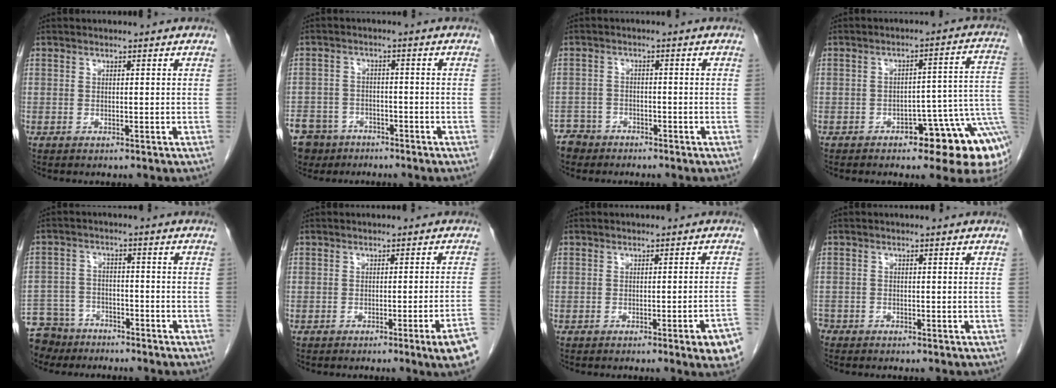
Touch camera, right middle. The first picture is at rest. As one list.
[{"total": 11.8, "force": [-8.0, 8.2, 3.0], "torque": [-0.098, -0.003, -0.123]}, {"total": 4.3, "force": [-3.4, 2.6, -0.6], "torque": [0.011, 0.004, -0.069]}, {"total": 11.6, "force": [-5.4, 3.5, 9.7], "torque": [-0.068, 0.029, -0.066]}, {"total": 10.0, "force": [-8.3, 5.4, 1.3], "torque": [-0.040, 0.005, -0.141]}, {"total": 6.2, "force": [-3.5, -1.3, 4.9], "torque": [-0.051, -0.009, -0.052]}, {"total": 5.4, "force": [-3.1, -0.1, 4.5], "torque": [-0.043, -0.008, -0.040]}, {"total": 2.1, "force": [-1.7, 1.2, 0.2], "torque": [-0.011, 0.001, -0.033]}]